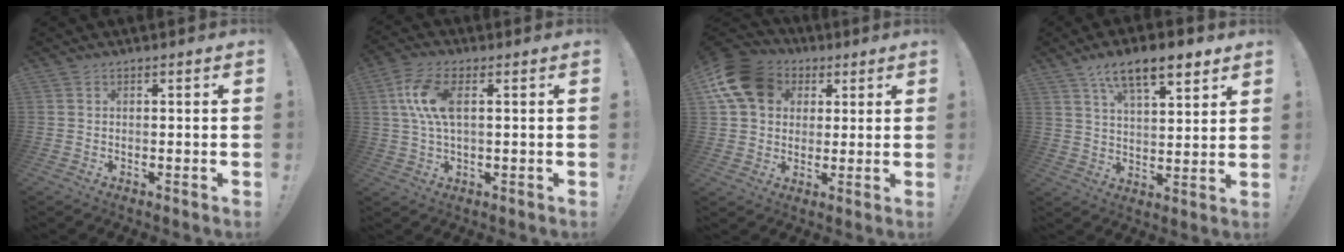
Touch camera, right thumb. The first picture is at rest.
{"total": 10.3, "force": [2.0, 4.3, 9.1], "torque": [-0.179, -0.004, 0.036]}
{"total": 15.2, "force": [5.3, 11.6, 8.1], "torque": [-0.133, -0.014, 0.107]}
{"total": 12.5, "force": [7.8, 4.5, 8.6], "torque": [-0.131, -0.035, 0.132]}